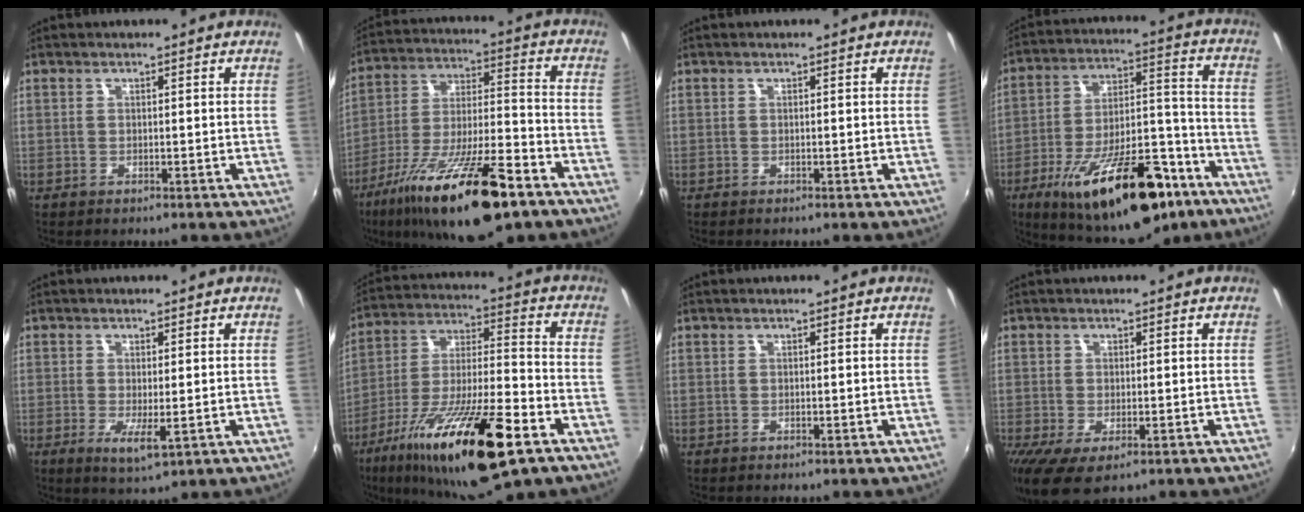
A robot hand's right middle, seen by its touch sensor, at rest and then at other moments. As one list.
[{"total": 23.5, "force": [-14.6, 5.8, 17.5], "torque": [-0.316, -0.043, -0.242]}, {"total": 0.0}, {"total": 26.7, "force": [-16.1, 10.1, 18.7], "torque": [-0.308, -0.006, -0.233]}, {"total": 4.3, "force": [-0.9, 0.8, 4.1], "torque": [-0.080, -0.015, -0.012]}, {"total": 24.5, "force": [-13.2, 5.7, 19.8], "torque": [-0.354, -0.043, -0.226]}, {"total": 0.0}, {"total": 6.1, "force": [-2.8, 2.5, 4.8], "torque": [-0.092, -0.029, -0.040]}]